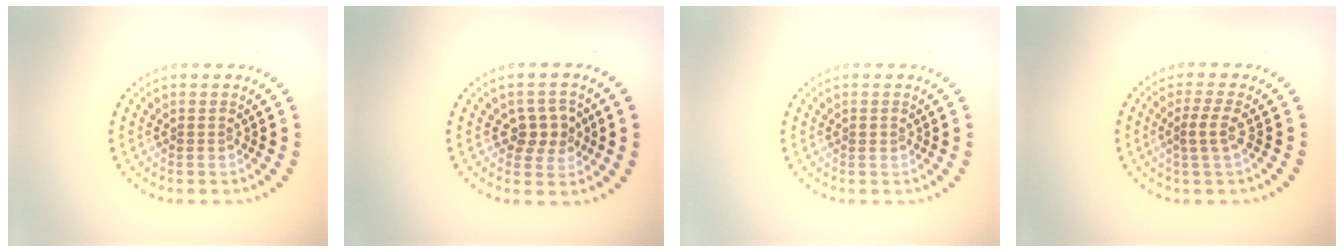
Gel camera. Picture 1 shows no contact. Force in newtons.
{"total": 2.7, "press": 2.5, "slide": 0.8}
{"total": 0.7, "press": 0.7, "slide": 0.3}
{"total": 1.7, "press": 1.5, "slide": 0.9}